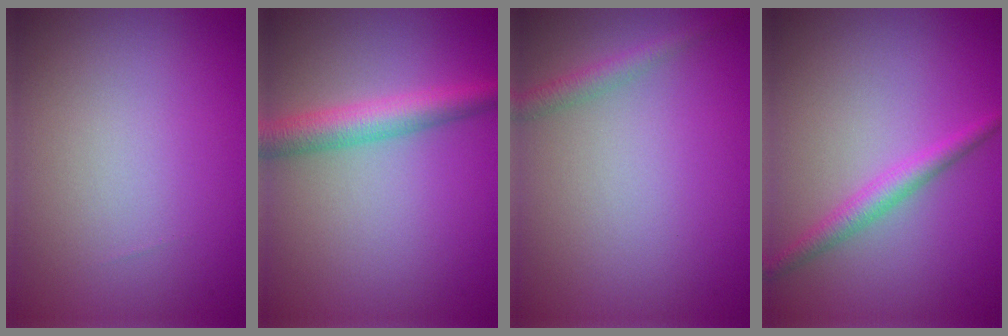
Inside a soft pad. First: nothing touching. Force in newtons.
{"total": 3.9, "press": 3.9, "slide": 0.0}
{"total": 1.6, "press": 1.6, "slide": 0.1}
{"total": 2.1, "press": 2.1, "slide": 0.0}